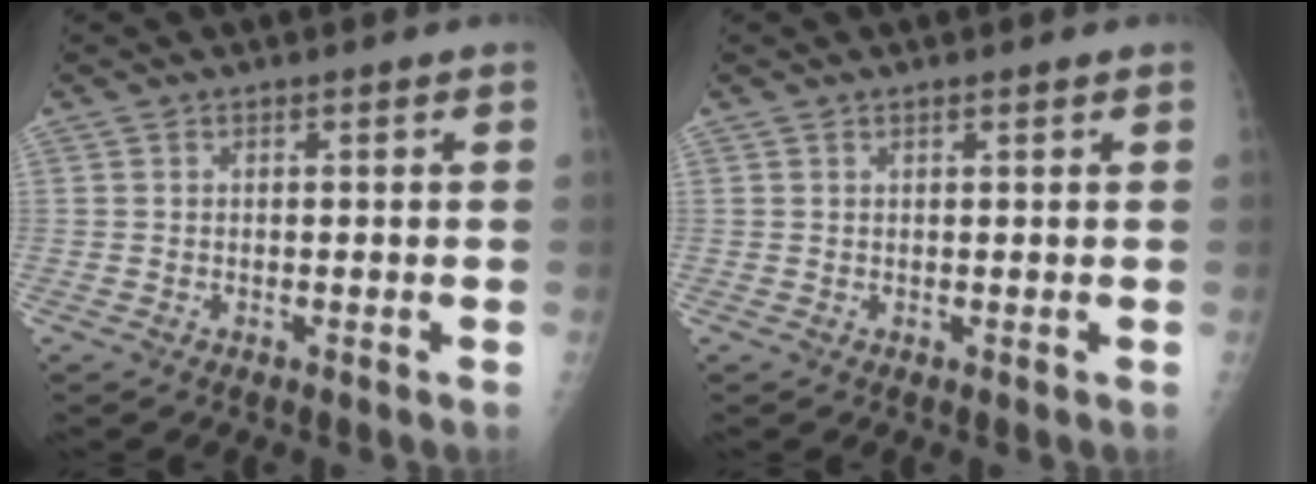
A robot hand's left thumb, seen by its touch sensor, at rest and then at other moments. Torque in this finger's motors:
{"motor_torque": [0.50, -0.39, -0.24, -0.19, 0.02]}